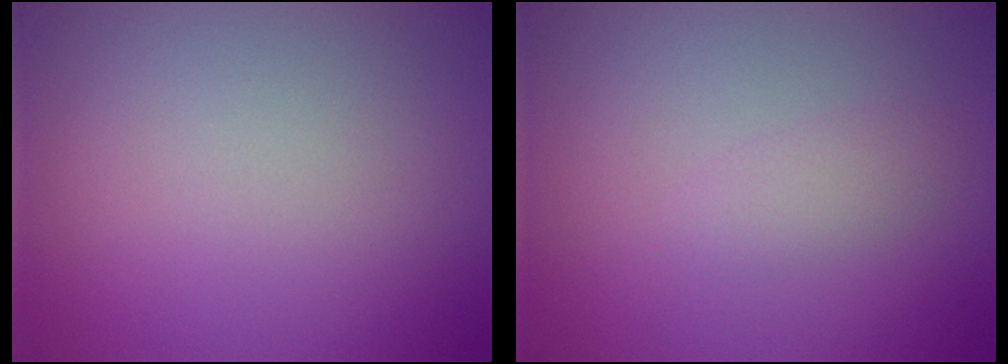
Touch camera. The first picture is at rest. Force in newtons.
{"total": 1.4, "press": 1.4, "slide": 0.0}